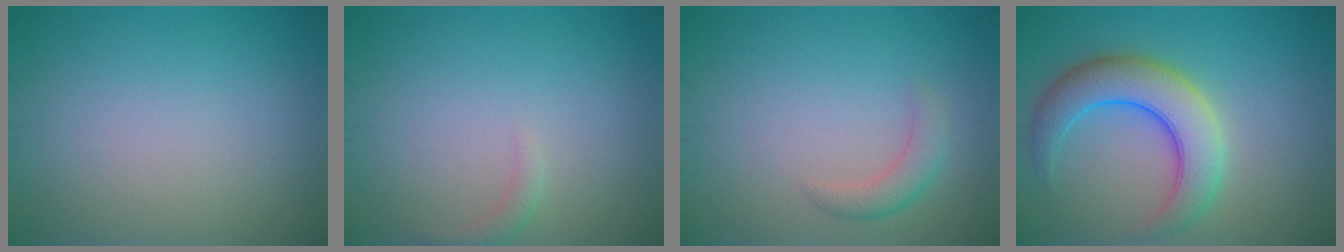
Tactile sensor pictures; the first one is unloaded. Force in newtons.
{"total": 1.0, "press": 1.0, "slide": 0.1}
{"total": 2.0, "press": 2.0, "slide": 0.1}
{"total": 6.4, "press": 6.4, "slide": 0.3}